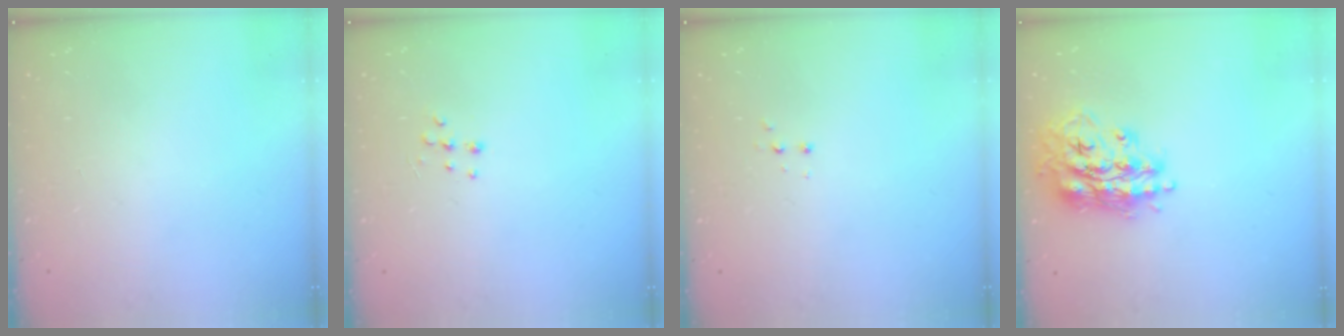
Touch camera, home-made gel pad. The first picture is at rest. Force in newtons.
{"total": 5.2, "press": 5.2, "slide": 0.7}
{"total": 2.8, "press": 2.8, "slide": 0.5}
{"total": 17.1, "press": 17.0, "slide": 1.4}